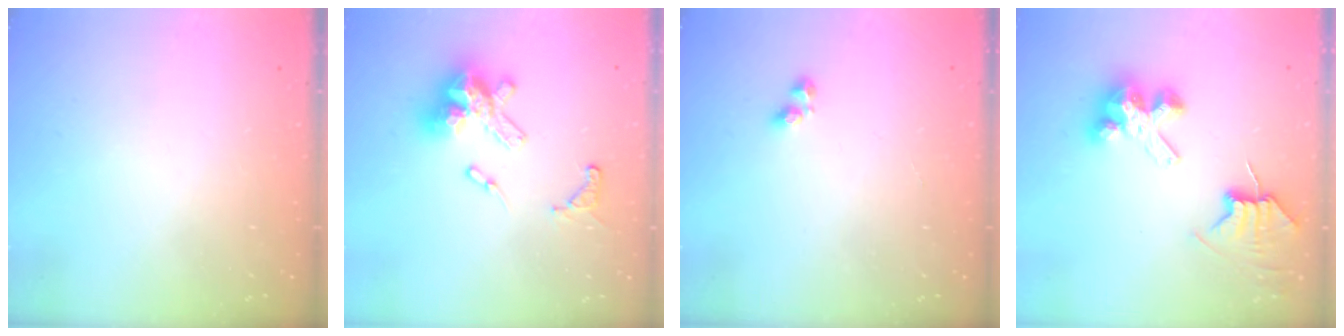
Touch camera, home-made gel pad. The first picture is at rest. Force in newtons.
{"total": 15.9, "press": 15.9, "slide": 1.7}
{"total": 3.1, "press": 3.1, "slide": 0.3}
{"total": 7.2, "press": 7.2, "slide": 0.6}